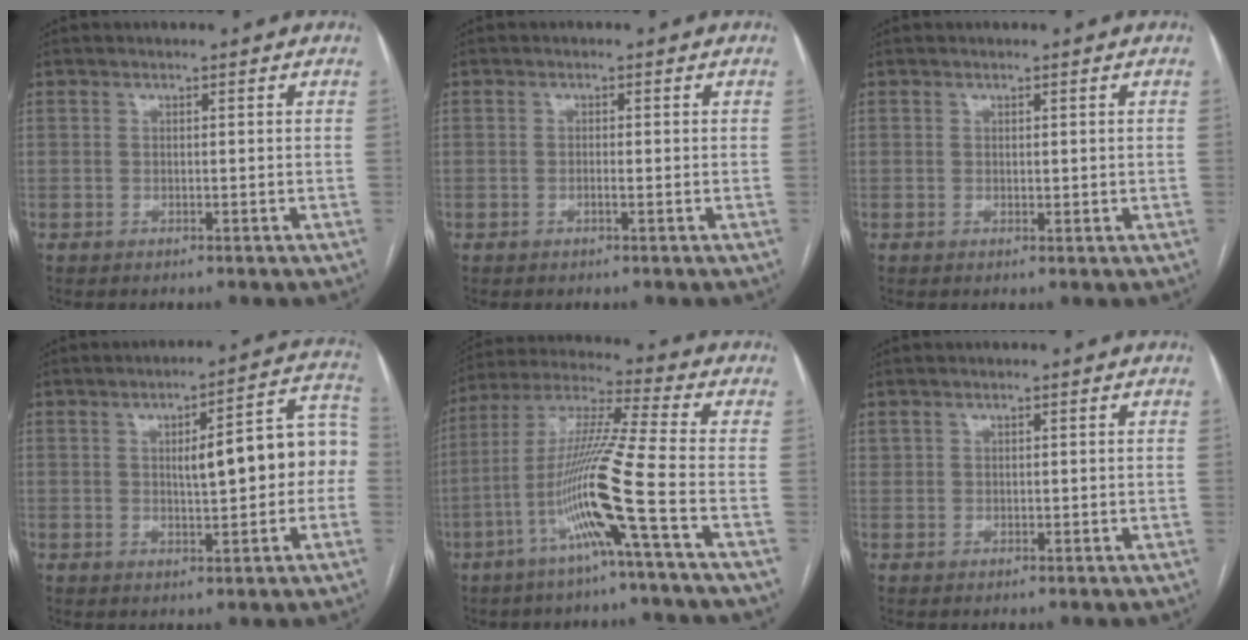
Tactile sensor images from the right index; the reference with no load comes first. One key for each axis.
{"total": 0.8, "fx": -0.2, "fy": 0.2, "fz": 0.8, "tx": -0.016, "ty": 0.000, "tz": -0.003}
{"total": 0.8, "fx": 0.3, "fy": 0.5, "fz": 0.5, "tx": -0.005, "ty": -0.004, "tz": 0.008}
{"total": 11.5, "fx": 0.2, "fy": 2.9, "fz": 11.1, "tx": -0.141, "ty": 0.040, "tz": 0.007}
{"total": 13.9, "fx": -5.3, "fy": -2.1, "fz": 12.7, "tx": -0.252, "ty": -0.006, "tz": -0.109}
{"total": 1.1, "fx": 0.8, "fy": 0.6, "fz": 0.2, "tx": 0.003, "ty": 0.002, "tz": 0.017}